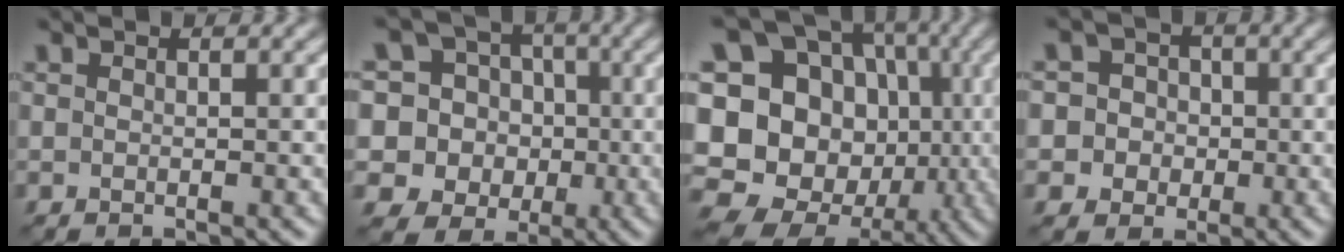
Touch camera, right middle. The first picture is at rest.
{"total": 11.1, "force": [1.0, 10.5, 3.5], "torque": [-0.116, 0.048, -0.009]}
{"total": 21.8, "force": [-2.6, 19.4, 9.7], "torque": [-0.209, 0.030, -0.066]}
{"total": 5.6, "force": [0.1, 5.4, 1.4], "torque": [-0.011, 0.033, -0.025]}